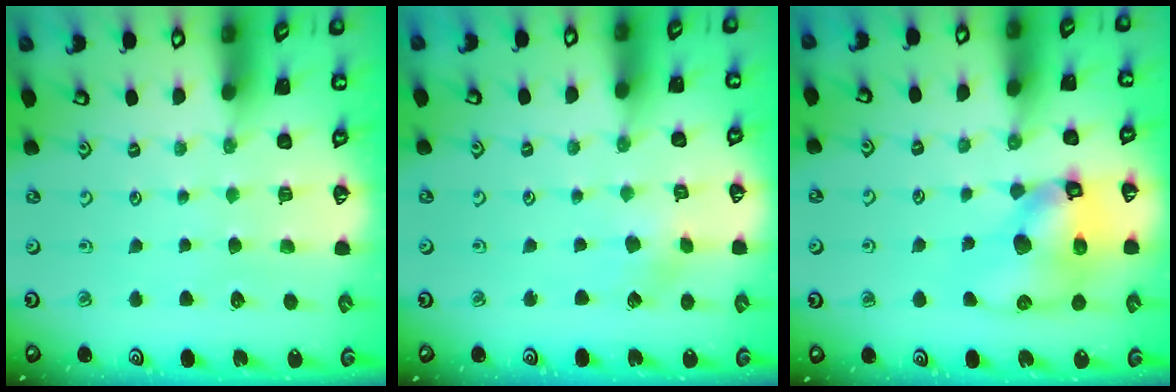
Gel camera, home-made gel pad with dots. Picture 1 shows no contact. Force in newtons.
{"total": 2.6, "press": 2.6, "slide": 0.2}
{"total": 14.1, "press": 13.9, "slide": 2.1}